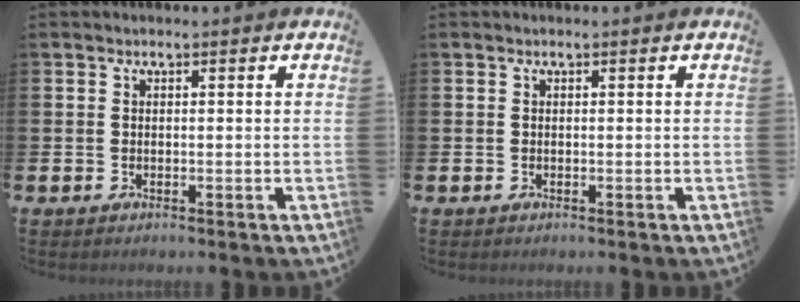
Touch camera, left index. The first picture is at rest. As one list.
[{"total": 0.0}]